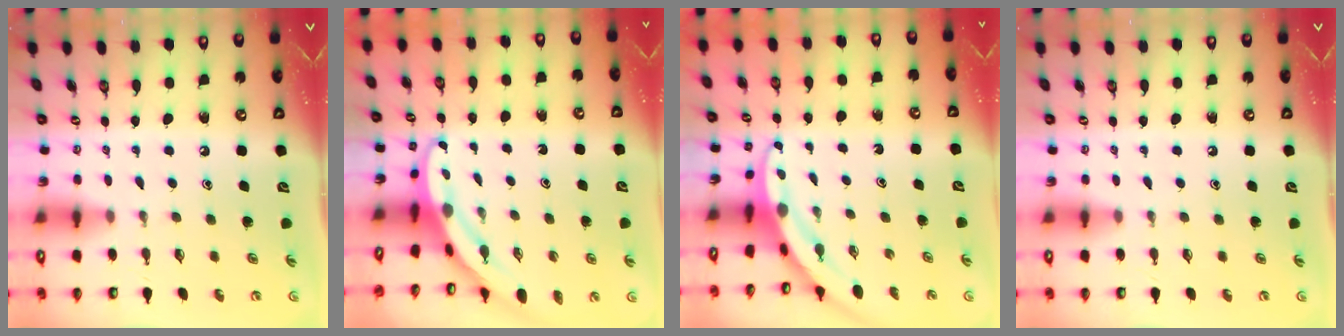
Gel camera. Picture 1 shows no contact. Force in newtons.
{"total": 3.7, "press": 3.7, "slide": 0.2}
{"total": 3.3, "press": 3.3, "slide": 0.2}
{"total": 0.0}